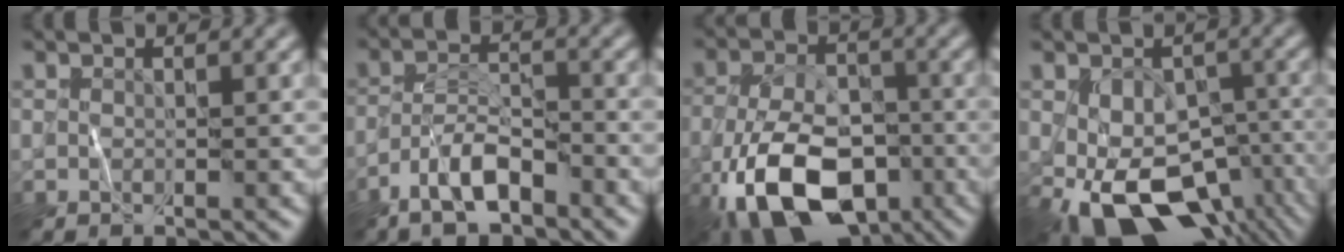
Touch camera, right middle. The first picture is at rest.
{"total": 4.5, "force": [-2.9, 1.2, 3.2], "torque": [-0.056, 0.005, -0.058]}
{"total": 12.6, "force": [-5.8, 6.7, 9.0], "torque": [-0.184, -0.031, -0.104]}
{"total": 11.4, "force": [-4.9, 6.4, 8.1], "torque": [-0.142, -0.018, -0.071]}